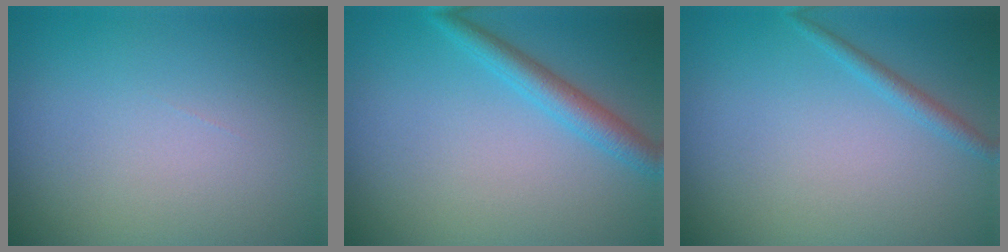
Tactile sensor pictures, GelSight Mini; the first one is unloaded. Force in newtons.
{"total": 2.8, "press": 2.8, "slide": 0.2}
{"total": 1.3, "press": 1.3, "slide": 0.1}